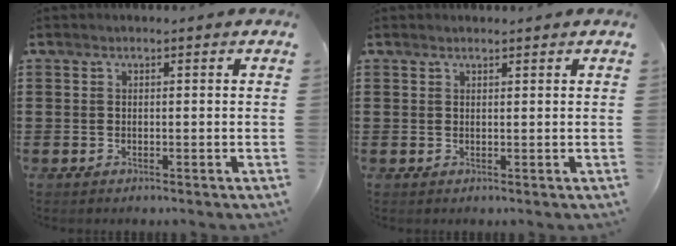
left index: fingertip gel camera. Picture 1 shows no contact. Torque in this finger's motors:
{"motor_torque": [0.59, -0.80, -0.01, 0.00]}